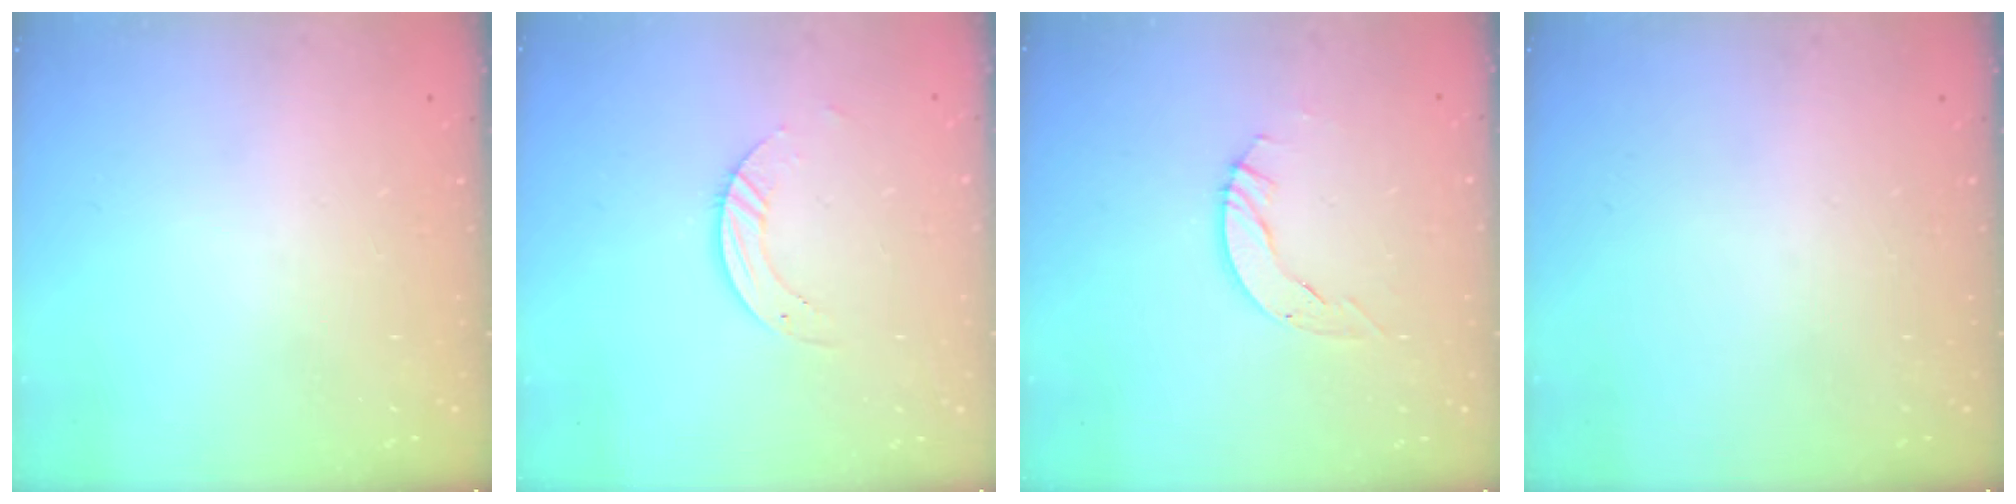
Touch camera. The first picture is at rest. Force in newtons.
{"total": 3.8, "press": 3.8, "slide": 0.2}
{"total": 4.9, "press": 4.9, "slide": 0.5}
{"total": 0.0}